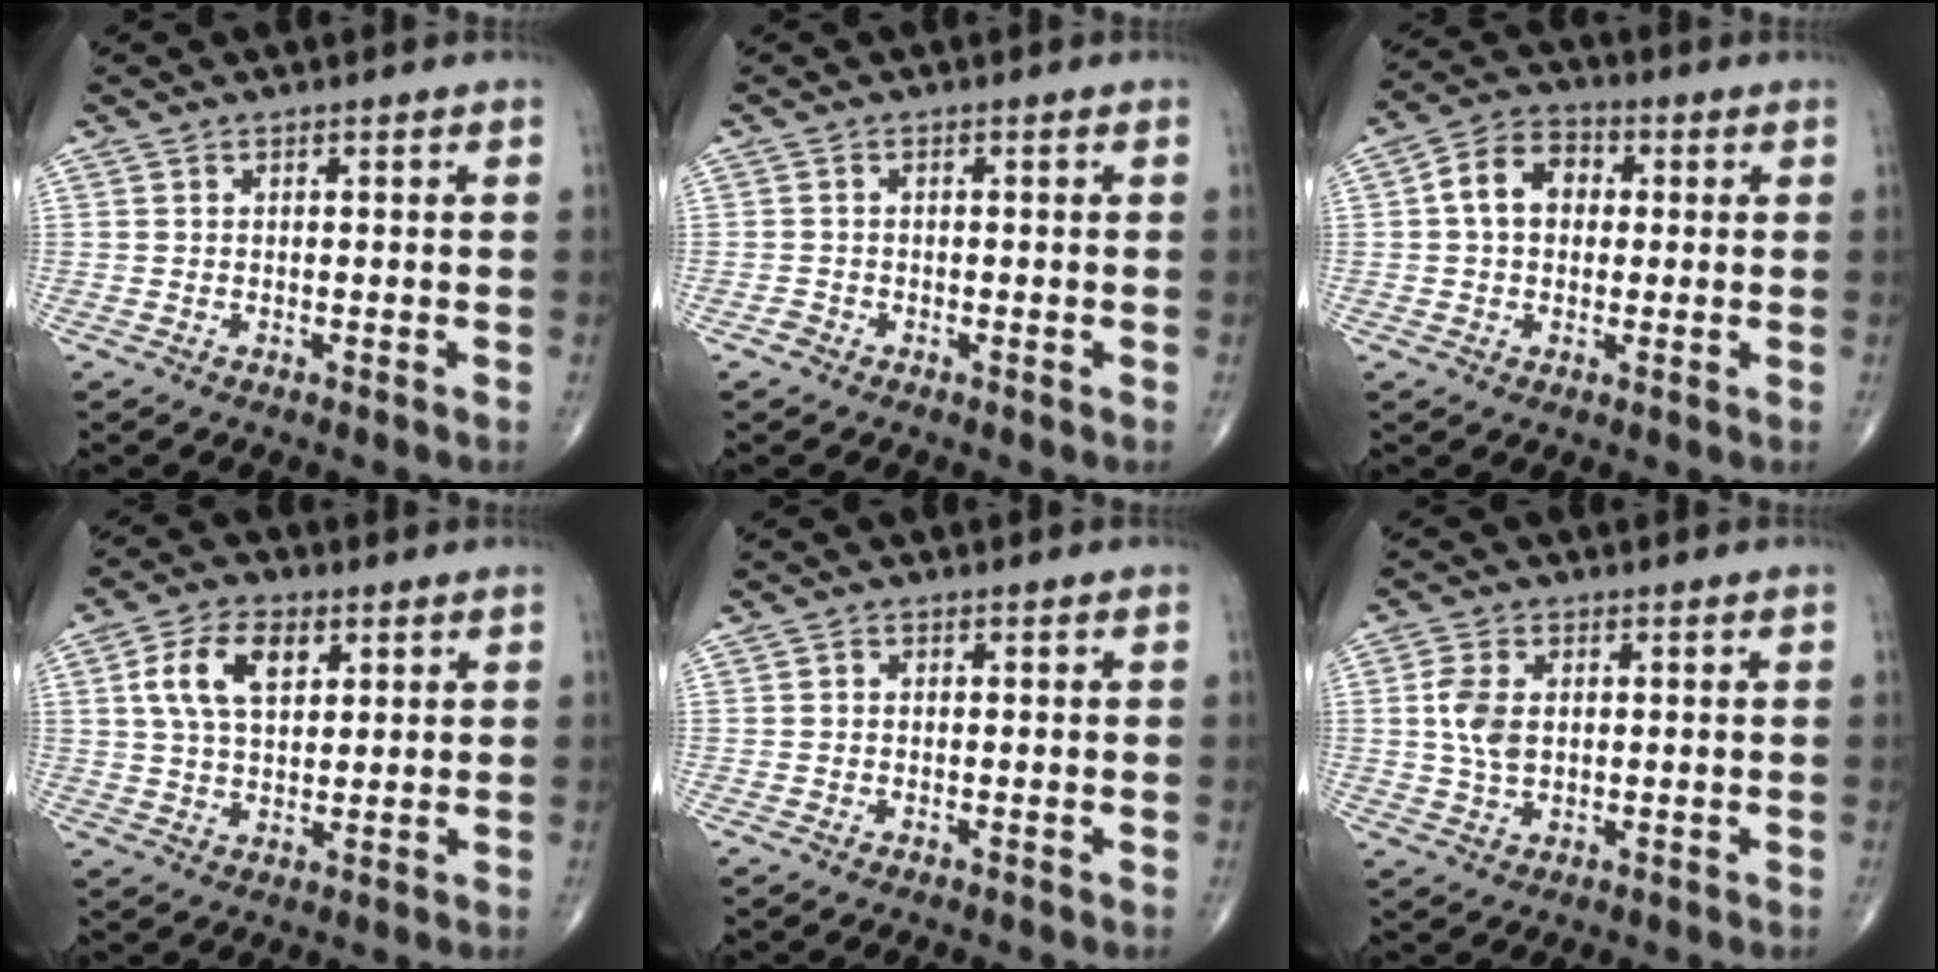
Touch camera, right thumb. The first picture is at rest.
{"total": 0.8, "force": [-0.7, 0.5, 0.1], "torque": [0.003, 0.001, -0.019]}
{"total": 8.5, "force": [0.9, 6.3, 5.6], "torque": [-0.082, 0.023, 0.007]}
{"total": 9.6, "force": [3.2, 5.6, 7.1], "torque": [-0.122, -0.002, 0.058]}
{"total": 0.5, "force": [-0.1, 0.5, 0.2], "torque": [0.001, 0.001, -0.005]}
{"total": 6.0, "force": [0.7, 3.8, 4.5], "torque": [-0.090, -0.001, 0.014]}